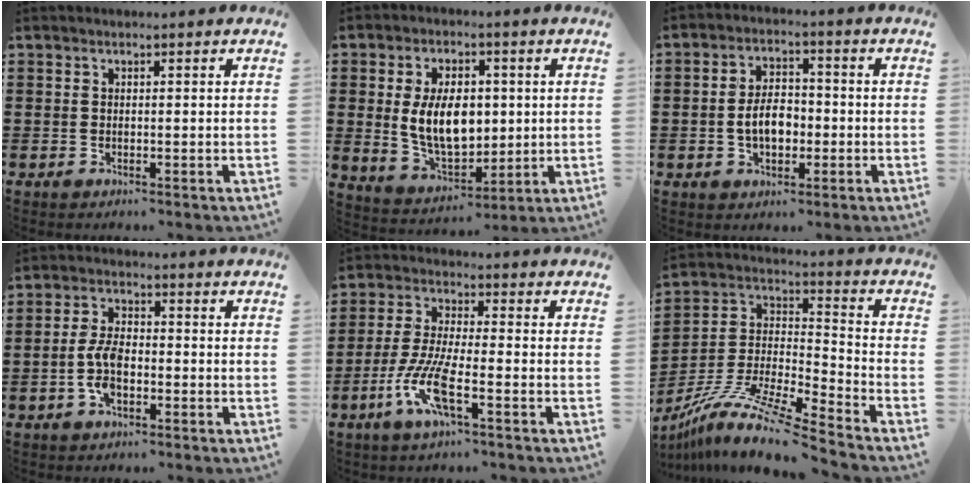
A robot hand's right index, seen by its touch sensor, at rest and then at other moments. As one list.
[{"total": 9.9, "force": [1.0, 6.0, 7.8], "torque": [-0.149, 0.002, 0.013]}, {"total": 5.5, "force": [-1.2, 3.2, 4.4], "torque": [-0.072, 0.001, -0.027]}, {"total": 5.8, "force": [-1.7, 2.8, 4.9], "torque": [-0.113, -0.003, -0.035]}, {"total": 8.7, "force": [-4.1, 1.7, 7.5], "torque": [-0.177, -0.018, -0.081]}, {"total": 11.8, "force": [-10.0, 0.2, 6.1], "torque": [-0.128, 0.002, -0.202]}]